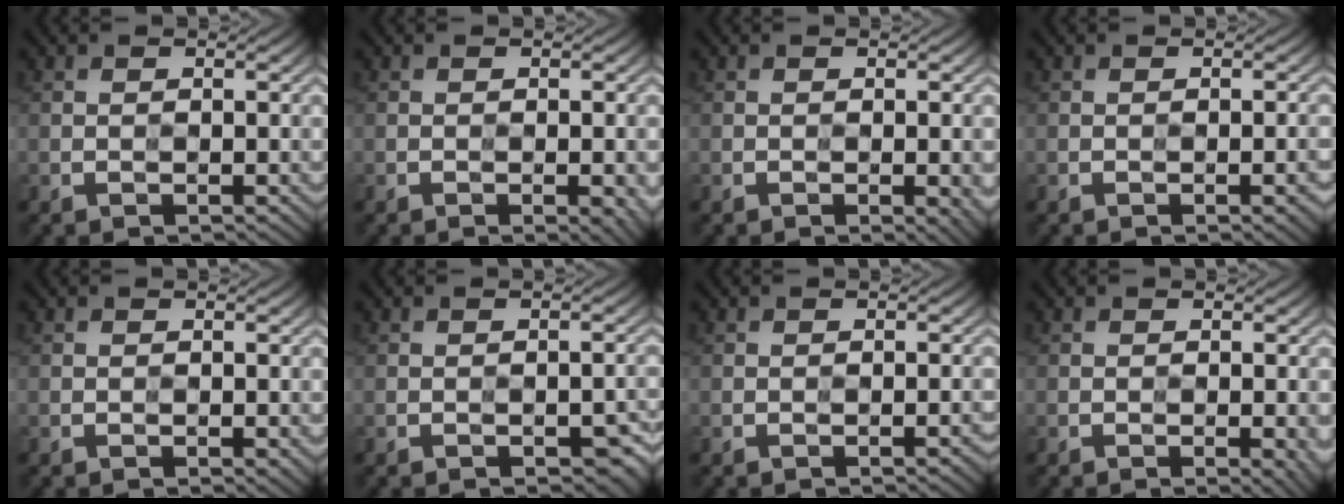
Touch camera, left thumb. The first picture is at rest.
{"total": 4.5, "force": [-1.9, 1.7, 3.7], "torque": [-0.032, -0.014, -0.012]}
{"total": 4.3, "force": [-1.6, 1.8, 3.6], "torque": [-0.033, -0.012, -0.009]}
{"total": 2.9, "force": [-1.3, 1.1, 2.4], "torque": [-0.016, -0.009, -0.008]}
{"total": 2.0, "force": [-0.6, 1.0, 1.6], "torque": [-0.015, -0.004, -0.001]}
{"total": 4.4, "force": [-2.2, 2.4, 3.0], "torque": [-0.026, -0.017, -0.021]}
{"total": 1.2, "force": [-0.7, 0.3, 0.9], "torque": [-0.004, 0.001, -0.006]}
{"total": 4.2, "force": [-1.6, 1.6, 3.6], "torque": [-0.032, -0.011, -0.010]}